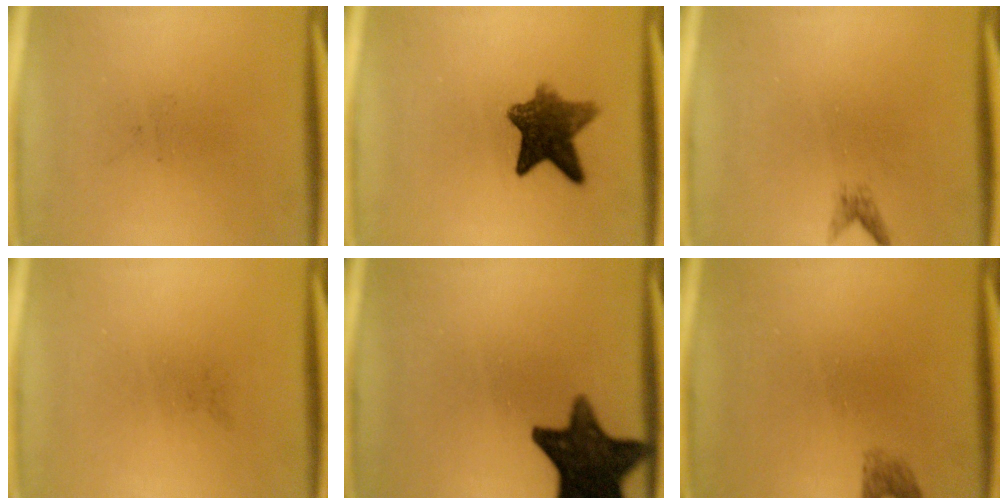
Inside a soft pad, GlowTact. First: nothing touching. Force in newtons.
{"total": 8.2}
{"total": 1.1}
{"total": 0.0}
{"total": 15.1}
{"total": 1.7}